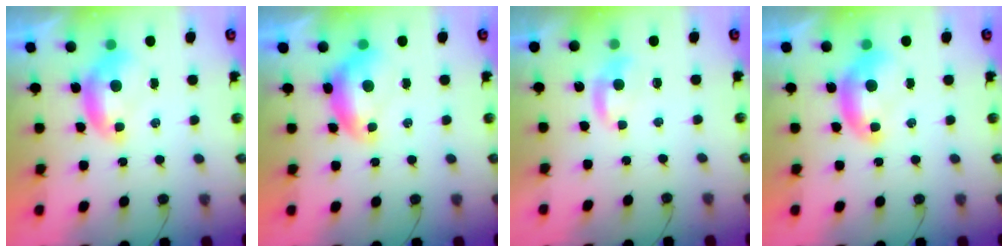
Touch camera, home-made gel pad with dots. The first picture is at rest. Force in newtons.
{"total": 0.0}
{"total": 1.5, "press": 1.5, "slide": 0.4}
{"total": 1.5, "press": 1.4, "slide": 0.6}